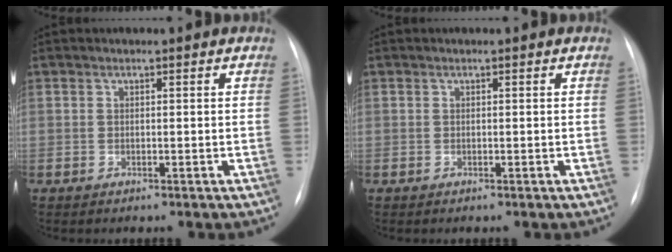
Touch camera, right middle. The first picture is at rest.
{"total": 0.0}